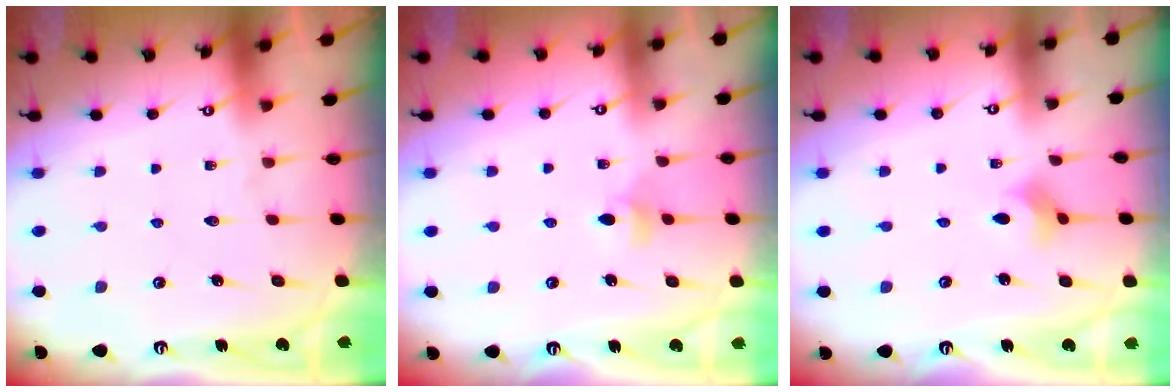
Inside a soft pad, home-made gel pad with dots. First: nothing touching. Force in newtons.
{"total": 5.4, "press": 5.3, "slide": 0.6}
{"total": 2.8, "press": 2.7, "slide": 0.6}